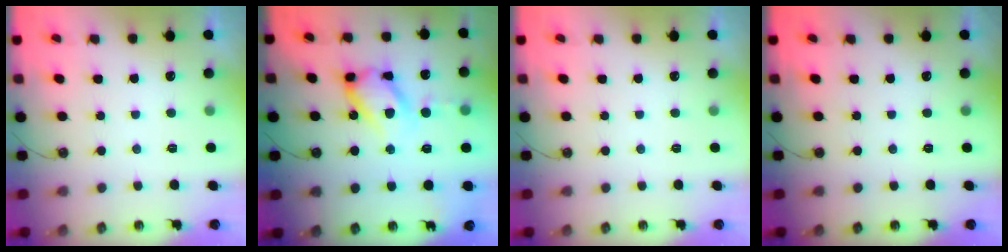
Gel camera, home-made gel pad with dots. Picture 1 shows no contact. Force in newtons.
{"total": 15.4, "press": 15.3, "slide": 1.4}
{"total": 0.0}
{"total": 0.0}